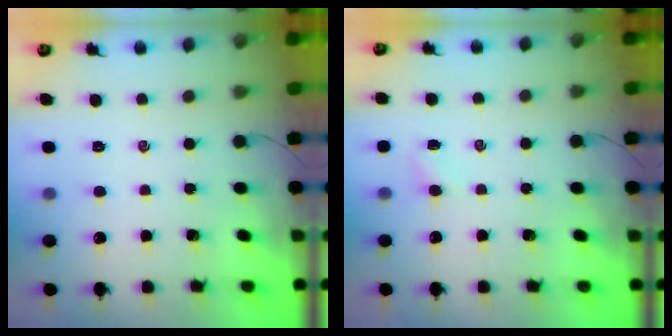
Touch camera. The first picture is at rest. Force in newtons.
{"total": 2.6, "press": 2.5, "slide": 0.9}